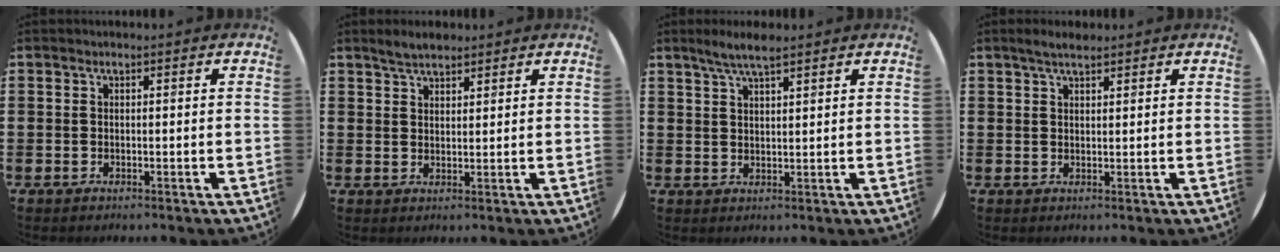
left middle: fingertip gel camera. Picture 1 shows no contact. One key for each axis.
{"total": 2.9, "fx": 2.7, "fy": 0.8, "fz": 0.8, "tx": -0.020, "ty": 0.003, "tz": 0.050}
{"total": 3.7, "fx": 3.0, "fy": 0.5, "fz": 2.1, "tx": -0.045, "ty": 0.002, "tz": 0.053}
{"total": 2.2, "fx": 1.8, "fy": 0.5, "fz": 1.1, "tx": -0.016, "ty": 0.002, "tz": 0.031}